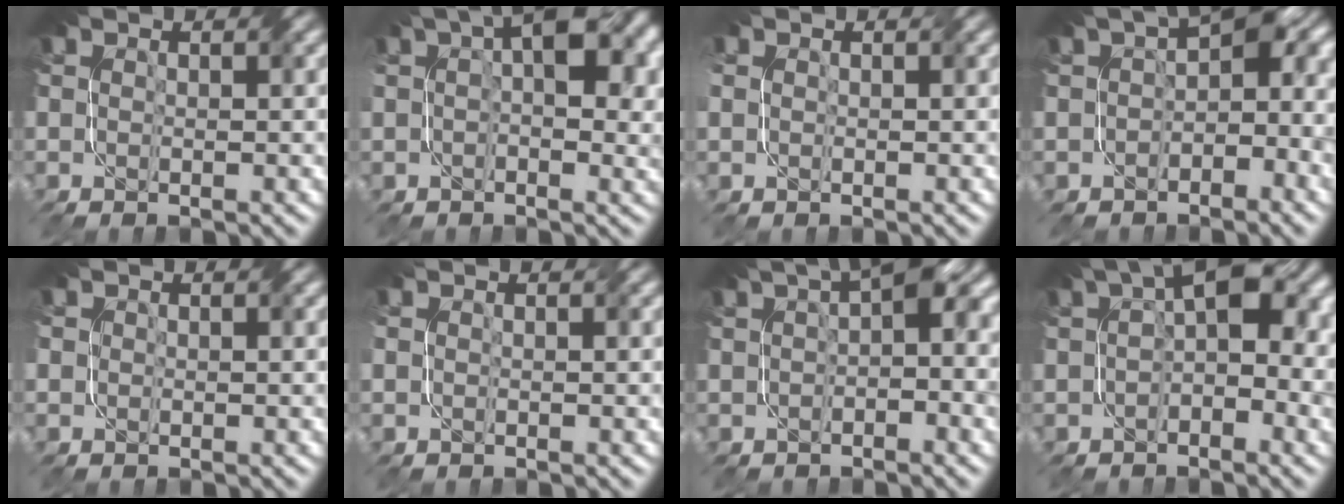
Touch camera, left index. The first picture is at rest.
{"total": 6.6, "force": [2.2, 3.1, 5.4], "torque": [-0.072, 0.016, 0.024]}
{"total": 1.1, "force": [0.5, 1.0, -0.2], "torque": [0.009, 0.007, 0.005]}
{"total": 5.3, "force": [-0.6, 3.2, 4.1], "torque": [-0.045, 0.019, -0.027]}
{"total": 1.0, "force": [0.5, 0.5, -0.7], "torque": [0.013, 0.002, 0.002]}
{"total": 0.8, "force": [0.3, 0.0, -0.7], "torque": [0.009, 0.002, 0.002]}
{"total": 3.8, "force": [1.2, 1.3, 3.3], "torque": [-0.039, 0.015, 0.010]}
{"total": 5.4, "force": [0.7, 2.6, 4.6], "torque": [-0.059, 0.024, -0.002]}